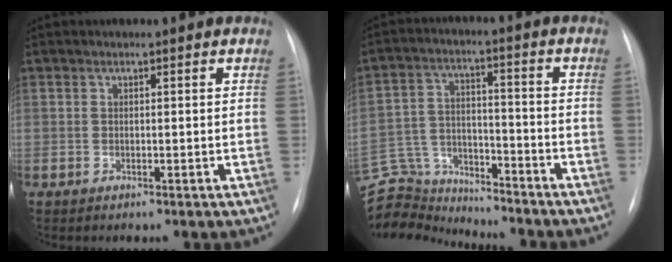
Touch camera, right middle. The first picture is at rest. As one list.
[{"total": 13.4, "force": [-13.2, 2.4, 1.0], "torque": [-0.019, 0.040, -0.222]}]